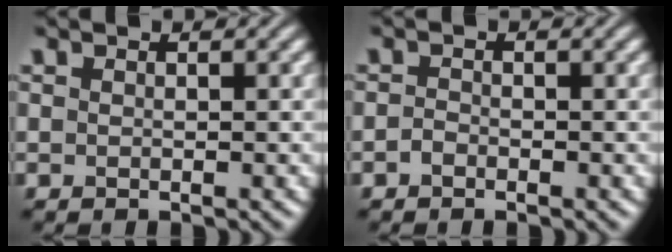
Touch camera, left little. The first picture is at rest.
{"total": 0.7, "force": [-0.5, 0.4, 0.3], "torque": [-0.007, 0.000, -0.012]}